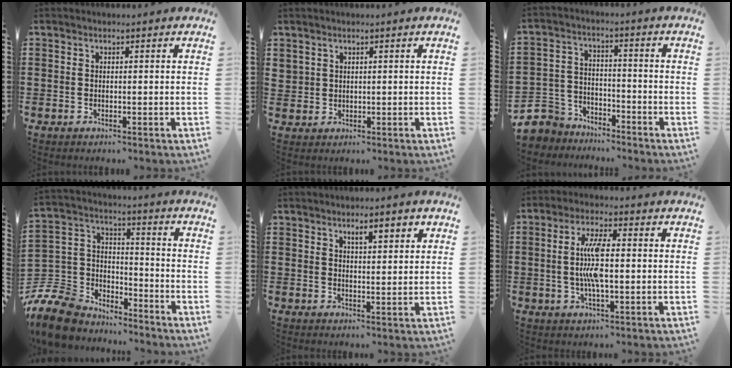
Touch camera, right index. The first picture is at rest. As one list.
[{"total": 1.6, "force": [1.2, 1.0, 0.2], "torque": [-0.007, 0.004, 0.025]}, {"total": 5.7, "force": [-5.1, 2.6, 0.2], "torque": [-0.044, 0.003, -0.112]}, {"total": 9.3, "force": [-7.9, 4.5, 2.0], "torque": [-0.088, 0.006, -0.161]}, {"total": 3.2, "force": [1.8, 0.9, 2.5], "torque": [-0.037, -0.001, 0.025]}, {"total": 7.5, "force": [-0.1, 2.0, 7.2], "torque": [-0.151, 0.000, -0.011]}]